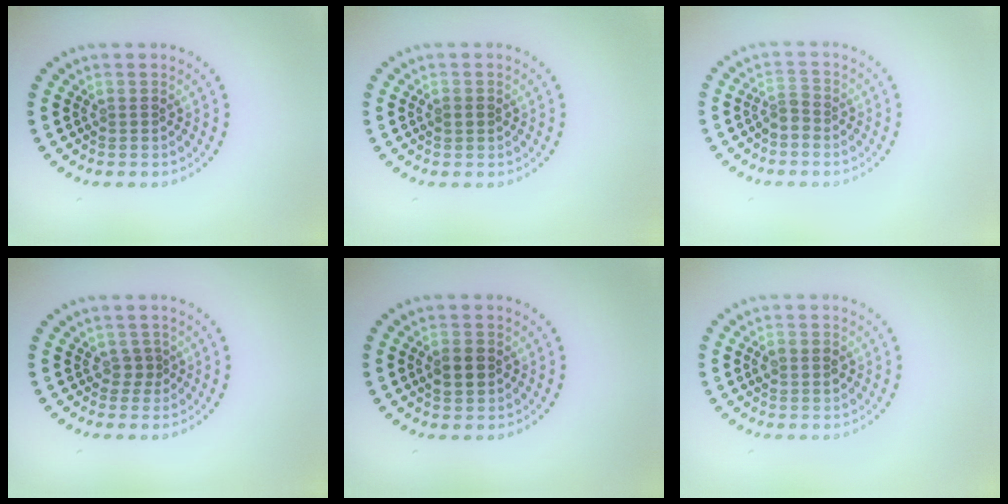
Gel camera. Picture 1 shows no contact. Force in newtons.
{"total": 1.1, "press": 1.1, "slide": 0.1}
{"total": 1.5, "press": 0.9, "slide": 1.1}
{"total": 1.1, "press": 0.7, "slide": 0.8}
{"total": 2.4, "press": 2.4, "slide": 0.2}
{"total": 2.0, "press": 2.0, "slide": 0.1}